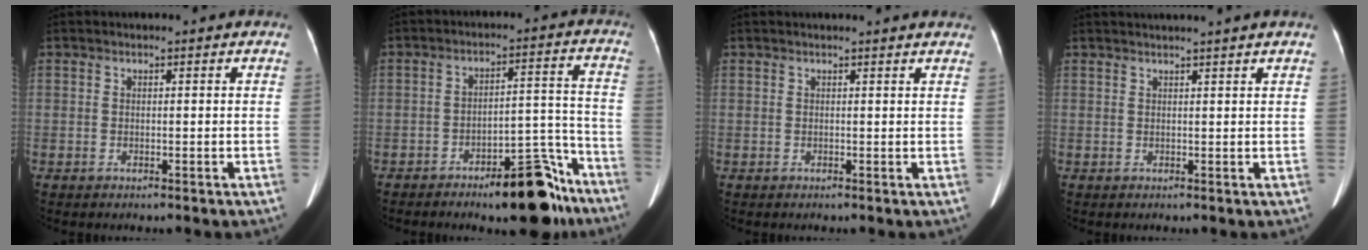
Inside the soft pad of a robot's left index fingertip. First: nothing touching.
{"total": 11.8, "force": [-8.7, 3.3, 7.2], "torque": [-0.074, 0.025, -0.128]}
{"total": 5.4, "force": [5.1, 0.0, 1.7], "torque": [-0.020, 0.015, 0.044]}
{"total": 4.9, "force": [4.3, -1.1, 2.1], "torque": [-0.024, 0.022, 0.051]}